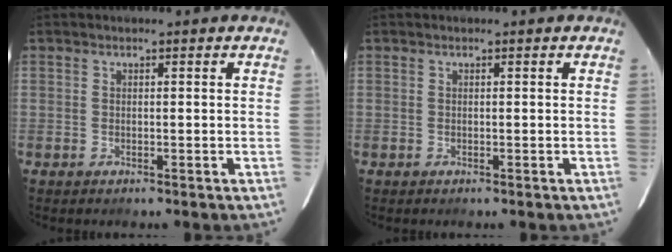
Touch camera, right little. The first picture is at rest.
{"total": 0.0}